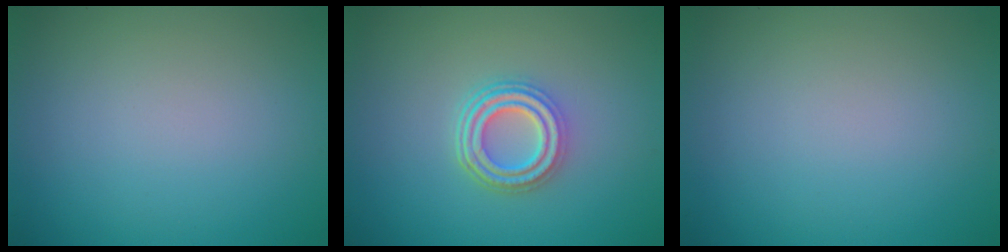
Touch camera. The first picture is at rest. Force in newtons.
{"total": 4.2, "press": 3.2, "slide": 2.8}
{"total": 0.0}